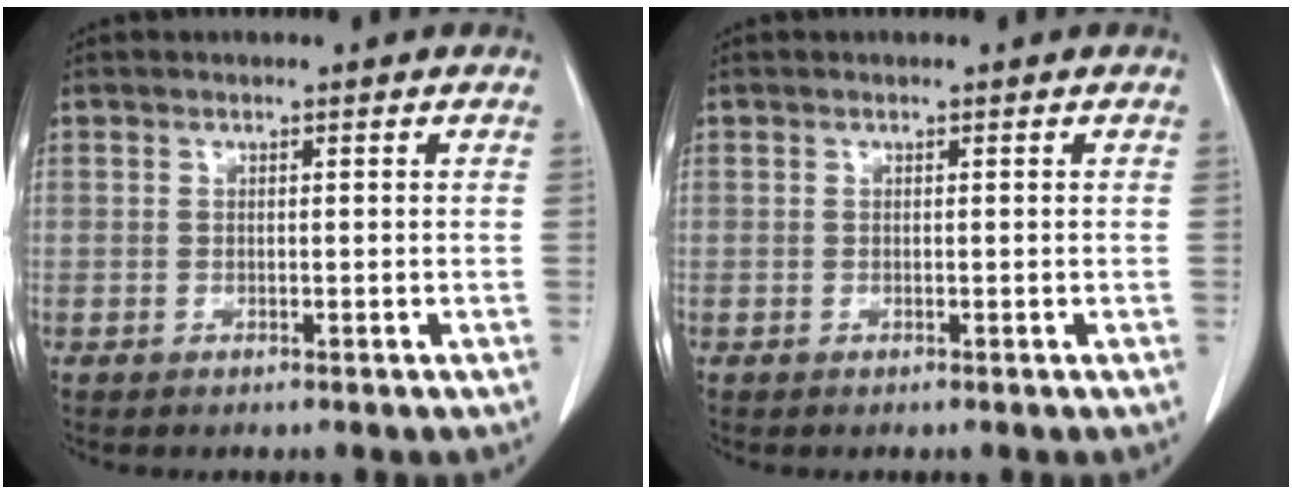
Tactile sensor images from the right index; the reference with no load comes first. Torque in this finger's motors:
{"motor_torque": [0.00, 0.00, 0.00, 0.00]}